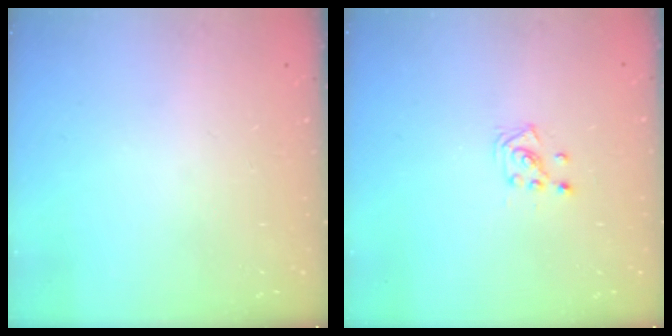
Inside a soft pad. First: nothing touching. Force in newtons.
{"total": 2.6, "press": 2.5, "slide": 0.7}